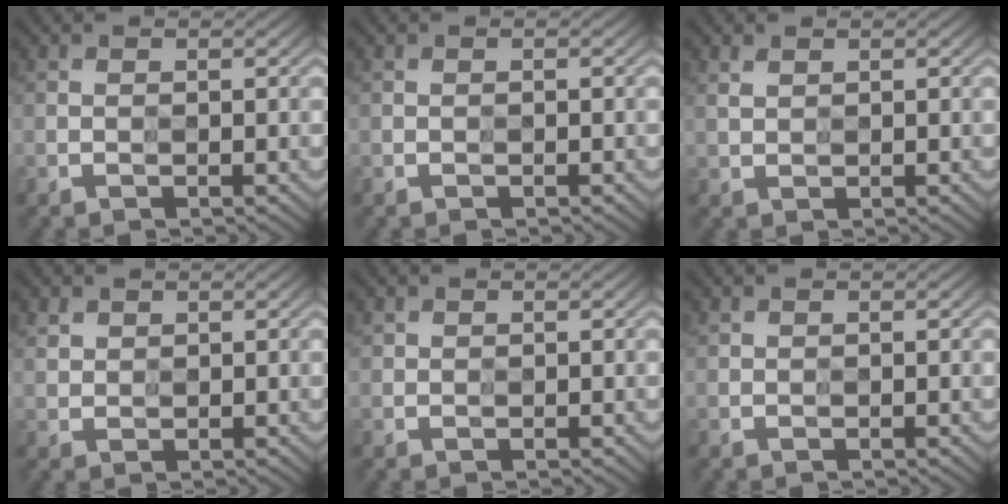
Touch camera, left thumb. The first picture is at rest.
{"total": 0.7, "force": [-0.6, 0.0, 0.4], "torque": [-0.005, 0.001, -0.009]}
{"total": 1.6, "force": [1.4, 0.7, 0.5], "torque": [-0.017, 0.003, 0.032]}
{"total": 2.3, "force": [1.9, 1.3, 0.1], "torque": [-0.011, 0.001, 0.042]}
{"total": 1.1, "force": [0.9, 0.7, 0.0], "torque": [-0.005, -0.001, 0.019]}
{"total": 0.6, "force": [0.5, 0.3, 0.1], "torque": [-0.006, 0.002, 0.011]}